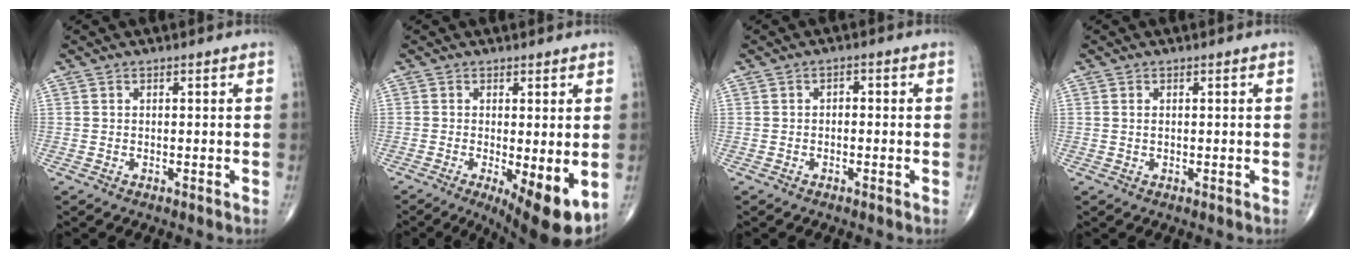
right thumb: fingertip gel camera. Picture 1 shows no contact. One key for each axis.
{"total": 9.9, "fx": -2.7, "fy": 2.8, "fz": 9.1, "tx": -0.128, "ty": -0.022, "tz": -0.034}
{"total": 1.3, "fx": -0.3, "fy": 0.9, "fz": 0.8, "tx": 0.001, "ty": 0.007, "tz": -0.011}
{"total": 0.6, "fx": 0.1, "fy": 0.4, "fz": 0.5, "tx": -0.010, "ty": 0.001, "tz": 0.003}